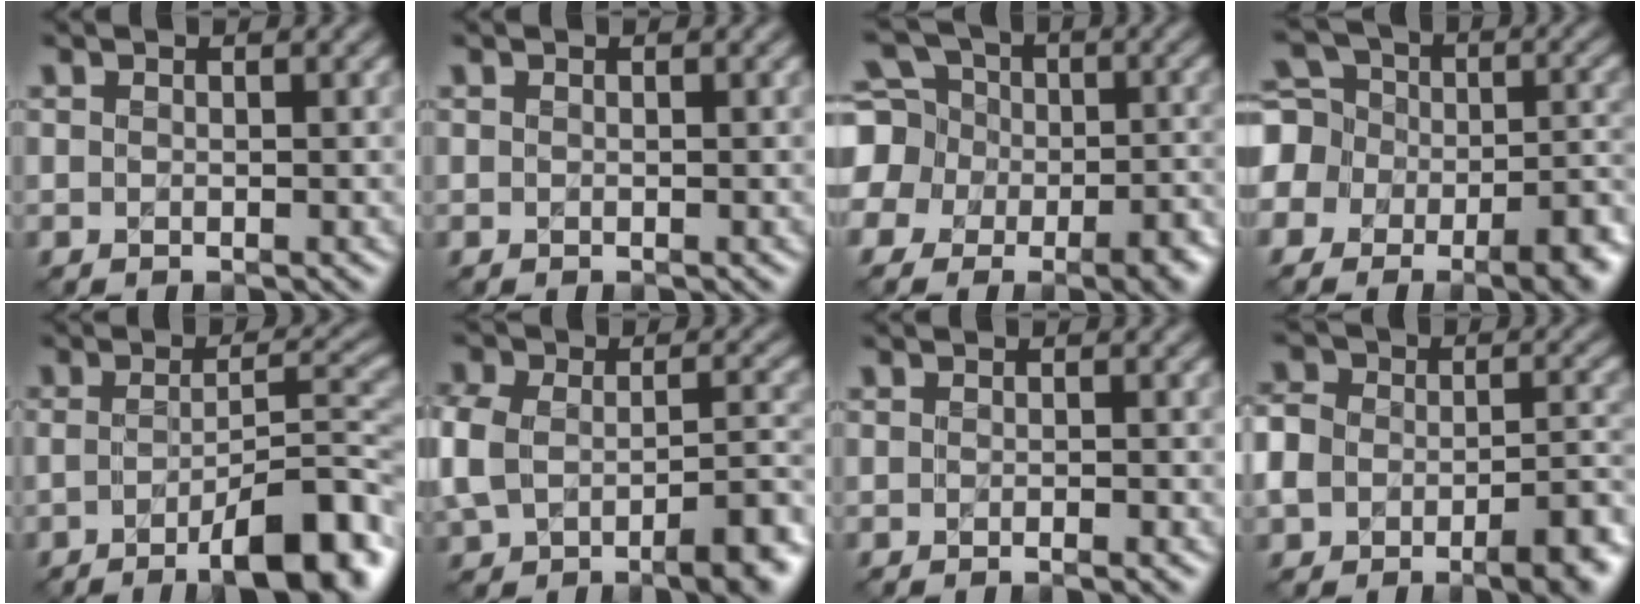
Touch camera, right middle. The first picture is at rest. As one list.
[{"total": 0.0}, {"total": 14.1, "force": [-3.5, 12.5, 5.6], "torque": [-0.131, -0.009, -0.086]}, {"total": 13.4, "force": [-5.9, 10.7, 5.5], "torque": [-0.106, -0.018, -0.119]}, {"total": 8.4, "force": [-4.2, 1.9, 6.9], "torque": [-0.094, 0.002, -0.067]}, {"total": 8.3, "force": [-3.2, 4.8, 6.0], "torque": [-0.117, -0.013, -0.057]}, {"total": 0.8, "force": [-0.7, 0.0, 0.4], "torque": [-0.007, -0.001, -0.013]}, {"total": 8.6, "force": [-4.4, 5.4, 5.0], "torque": [-0.080, -0.013, -0.082]}]